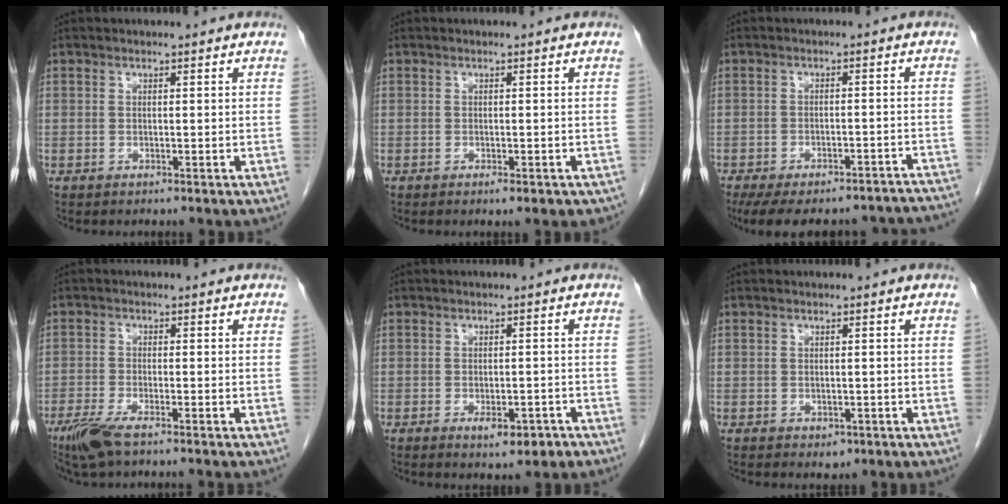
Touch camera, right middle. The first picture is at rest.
{"total": 2.0, "force": [-1.3, 0.8, 1.3], "torque": [-0.014, -0.001, -0.011]}
{"total": 21.7, "force": [-19.1, 6.1, 8.2], "torque": [-0.114, 0.003, -0.228]}
{"total": 5.0, "force": [-3.6, 0.6, 3.5], "torque": [-0.072, -0.013, -0.069]}
{"total": 4.0, "force": [-2.1, 1.6, 3.0], "torque": [-0.038, 0.000, -0.020]}
{"total": 1.3, "force": [-0.5, 0.9, 0.7], "torque": [-0.008, 0.001, 0.000]}